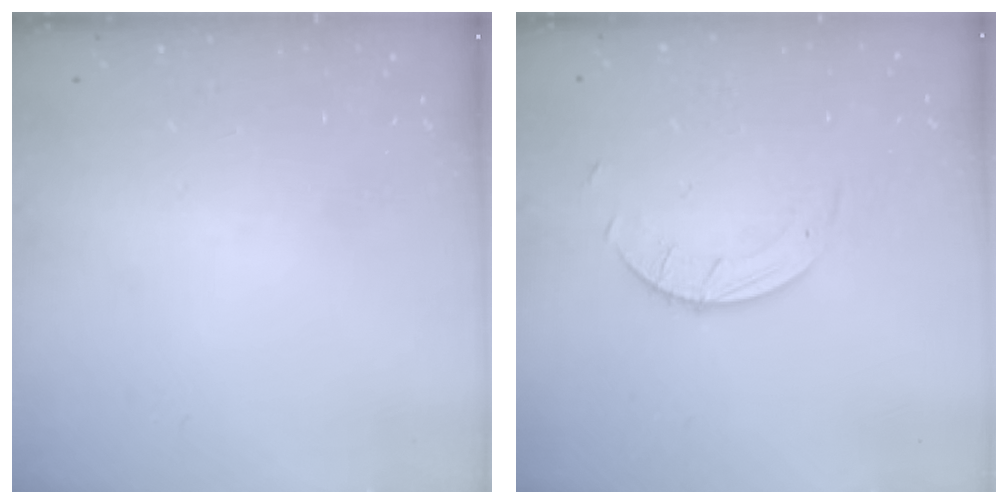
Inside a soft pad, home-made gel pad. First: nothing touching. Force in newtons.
{"total": 2.7, "press": 2.7, "slide": 0.3}